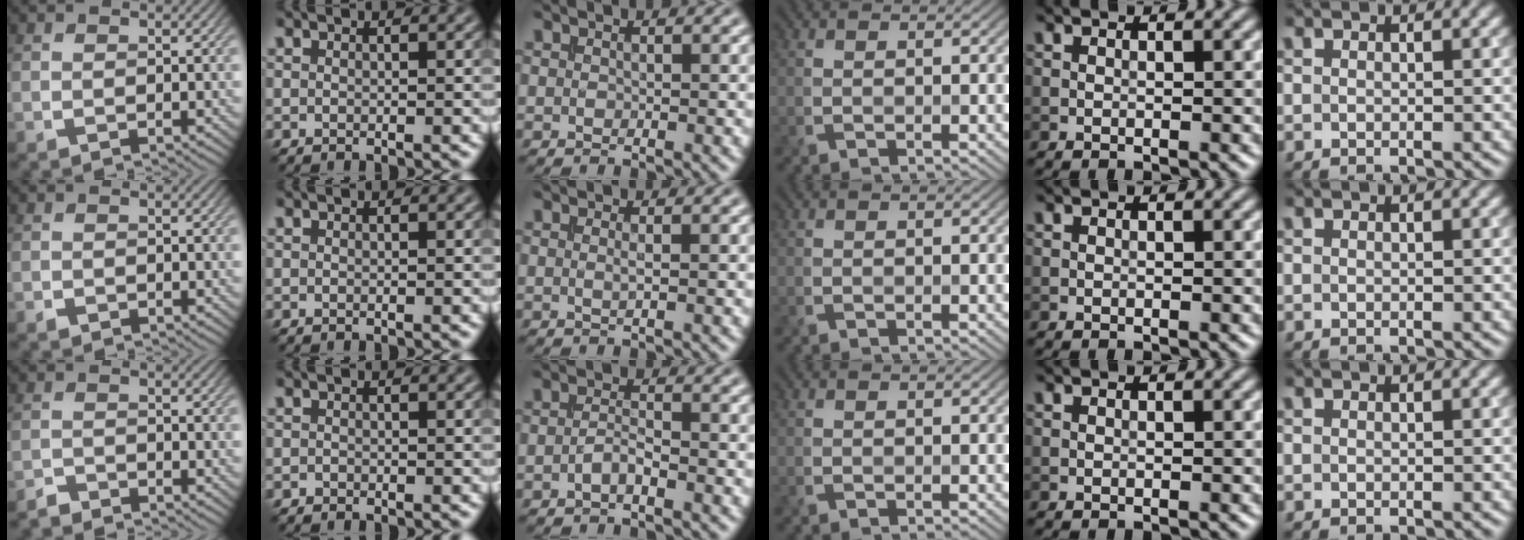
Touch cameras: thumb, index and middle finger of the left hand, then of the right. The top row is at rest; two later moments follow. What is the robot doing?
{"motion": "extract", "object": "file holder"}